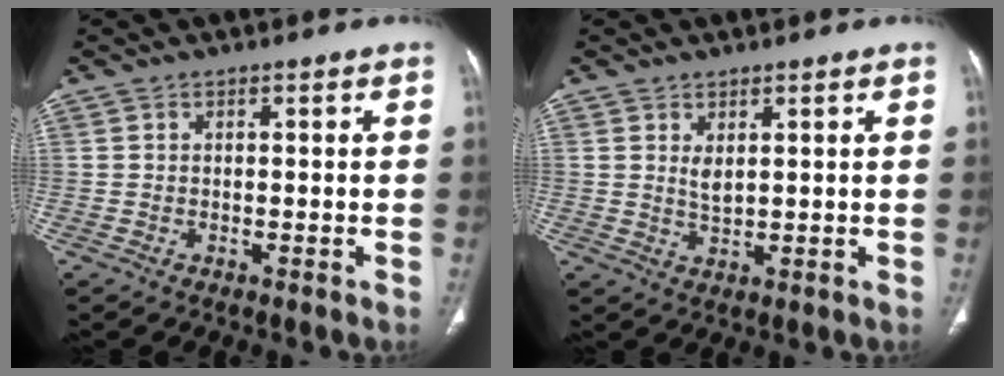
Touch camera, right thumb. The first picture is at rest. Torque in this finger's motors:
{"motor_torque": [0.25, 0.05, -0.03, -0.40, 0.01]}